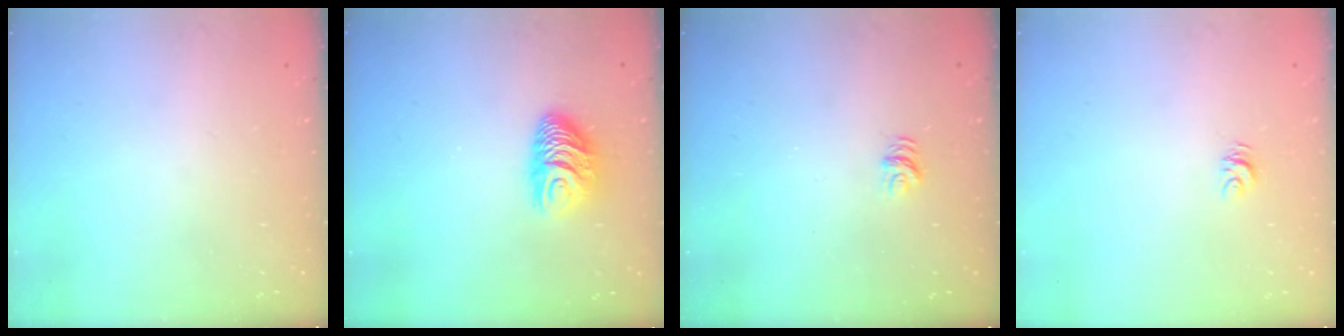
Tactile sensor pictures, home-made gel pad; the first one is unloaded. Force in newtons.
{"total": 9.5, "press": 9.4, "slide": 0.9}
{"total": 4.7, "press": 4.7, "slide": 0.3}
{"total": 3.7, "press": 3.7, "slide": 0.1}